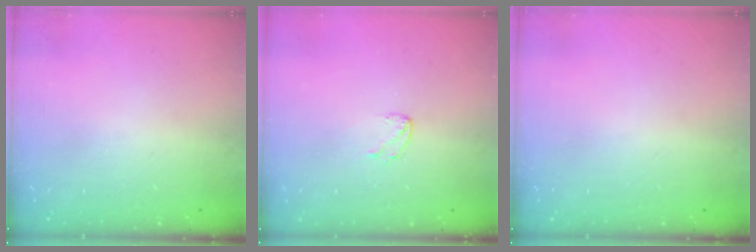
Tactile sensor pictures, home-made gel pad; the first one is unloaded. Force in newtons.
{"total": 3.1, "press": 3.1, "slide": 0.2}
{"total": 0.0}